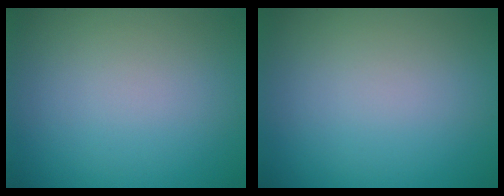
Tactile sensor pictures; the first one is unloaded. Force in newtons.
{"total": 0.0}